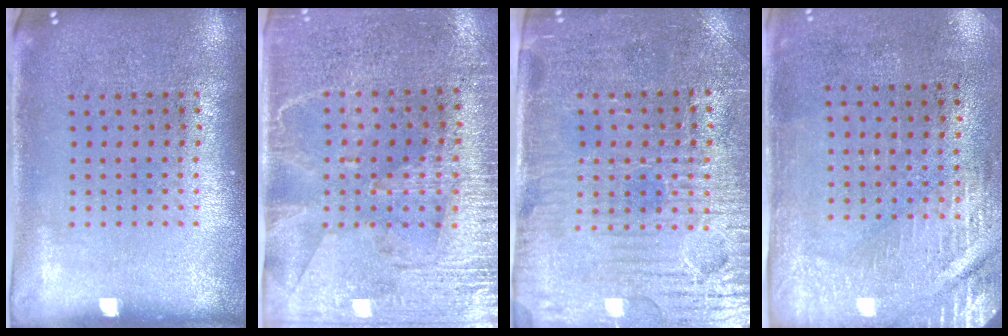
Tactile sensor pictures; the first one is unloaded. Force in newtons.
{"total": 3.0, "press": 2.7, "slide": 1.3}
{"total": 3.8, "press": 3.6, "slide": 1.3}
{"total": 2.9, "press": 2.5, "slide": 1.5}